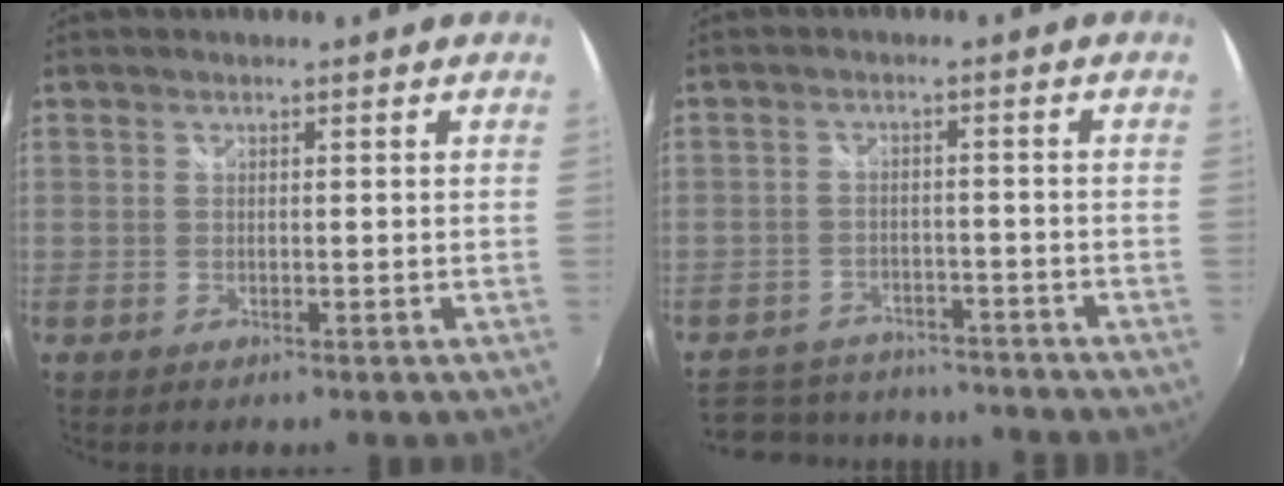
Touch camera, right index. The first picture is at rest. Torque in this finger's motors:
{"motor_torque": [-1.71, -0.43, -1.05, -0.21]}